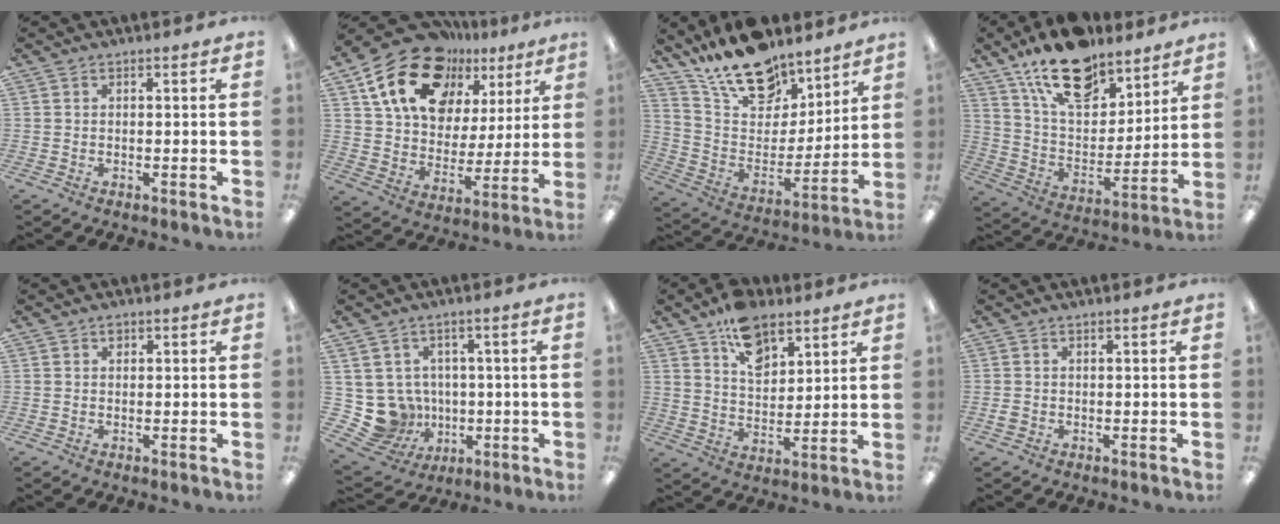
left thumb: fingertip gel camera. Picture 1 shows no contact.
{"total": 19.3, "force": [12.4, 11.9, 8.8], "torque": [-0.171, -0.063, 0.227]}
{"total": 18.8, "force": [15.2, 8.7, 6.9], "torque": [-0.135, -0.103, 0.274]}
{"total": 18.7, "force": [13.7, 9.1, 9.0], "torque": [-0.158, -0.076, 0.243]}
{"total": 1.0, "force": [0.6, 0.7, 0.4], "torque": [-0.001, -0.002, 0.010]}
{"total": 9.7, "force": [-0.3, 9.4, 2.5], "torque": [-0.085, -0.005, 0.007]}
{"total": 11.2, "force": [7.5, 6.5, 5.2], "torque": [-0.078, -0.034, 0.136]}
{"total": 1.0, "force": [0.0, 0.8, 0.5], "torque": [-0.009, 0.004, -0.001]}